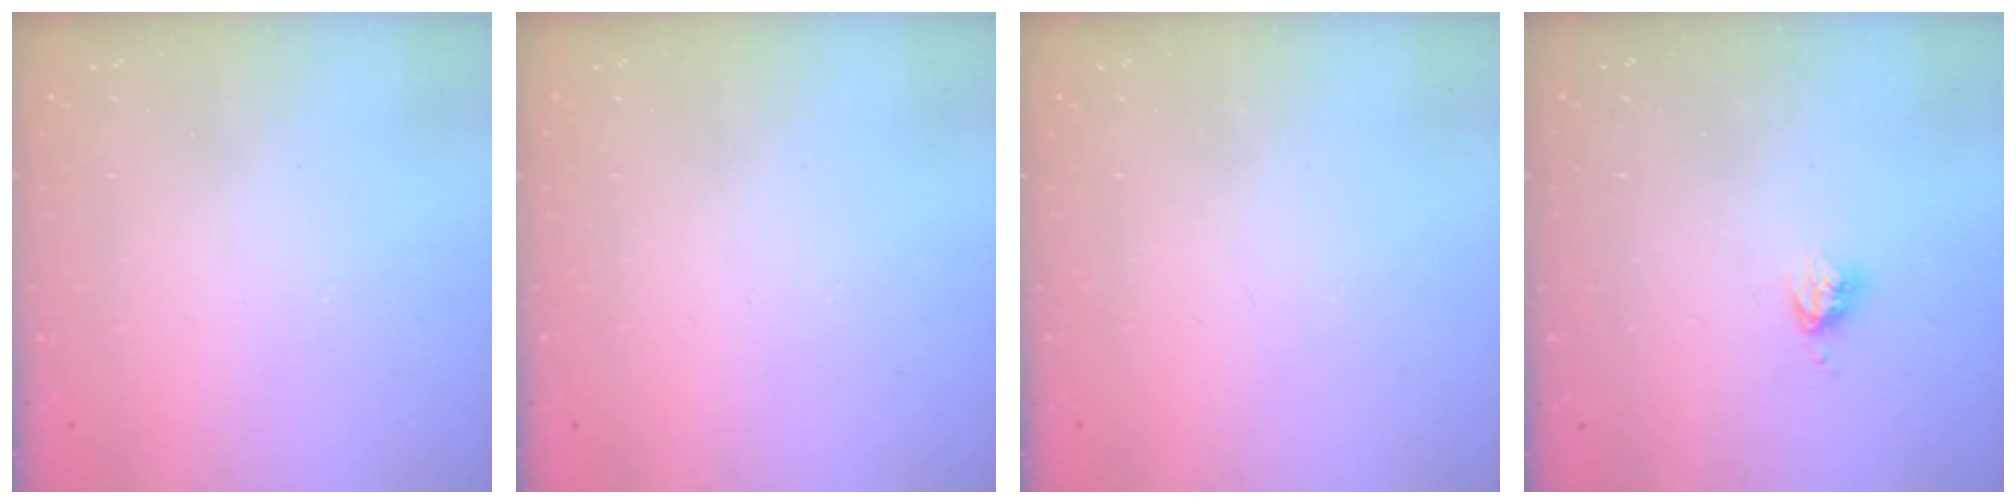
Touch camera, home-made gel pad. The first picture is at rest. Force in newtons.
{"total": 0.0}
{"total": 0.0}
{"total": 3.4, "press": 3.3, "slide": 0.5}